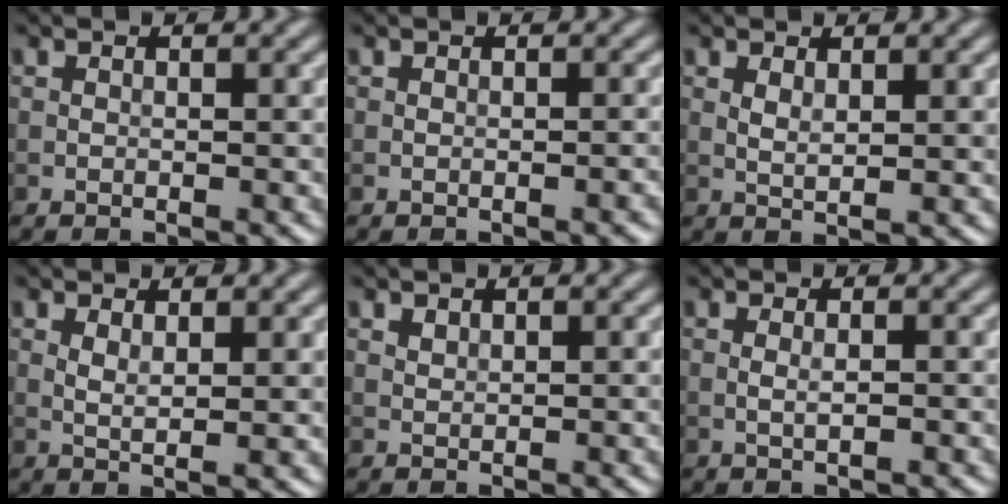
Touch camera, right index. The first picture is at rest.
{"total": 0.8, "force": [-0.3, 0.1, 0.7], "torque": [-0.008, 0.001, -0.004]}
{"total": 1.6, "force": [0.8, 0.5, 1.3], "torque": [-0.029, -0.003, 0.017]}
{"total": 2.2, "force": [1.0, 0.5, 1.9], "torque": [-0.037, -0.004, 0.020]}
{"total": 0.8, "force": [0.6, 0.4, 0.3], "torque": [-0.010, -0.001, 0.014]}
{"total": 0.9, "force": [0.0, 0.2, 0.9], "torque": [-0.018, -0.001, 0.000]}